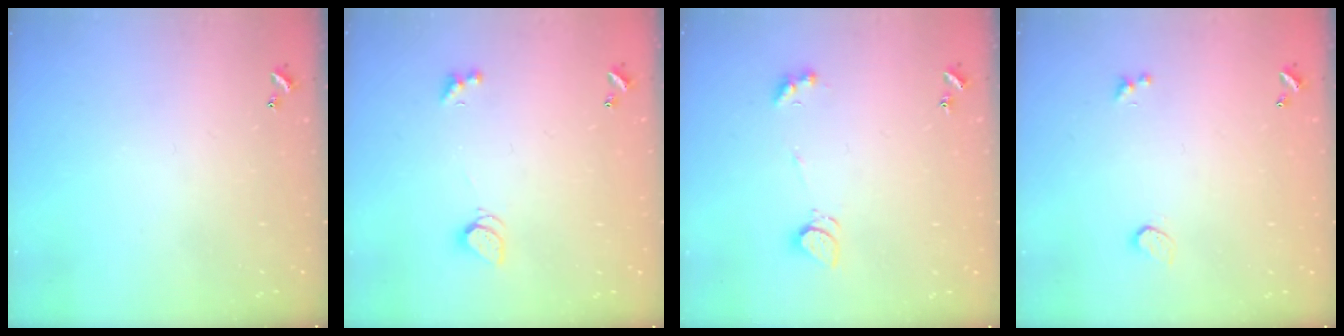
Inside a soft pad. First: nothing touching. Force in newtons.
{"total": 2.2, "press": 2.1, "slide": 0.4}
{"total": 2.6, "press": 2.5, "slide": 0.6}
{"total": 0.7, "press": 0.5, "slide": 0.4}